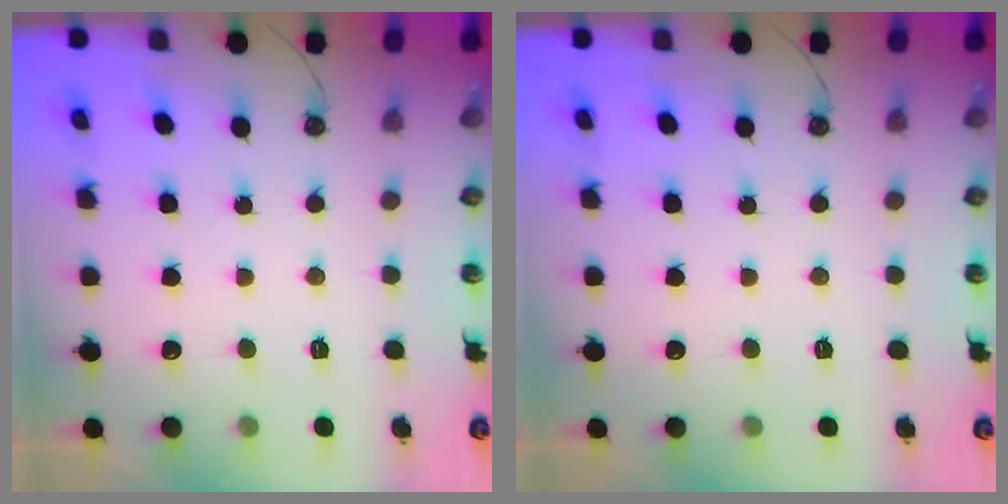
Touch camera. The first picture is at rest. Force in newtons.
{"total": 0.0}